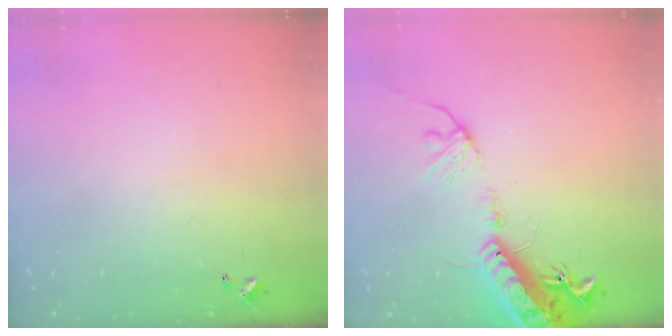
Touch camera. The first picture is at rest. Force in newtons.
{"total": 16.6, "press": 16.2, "slide": 3.8}